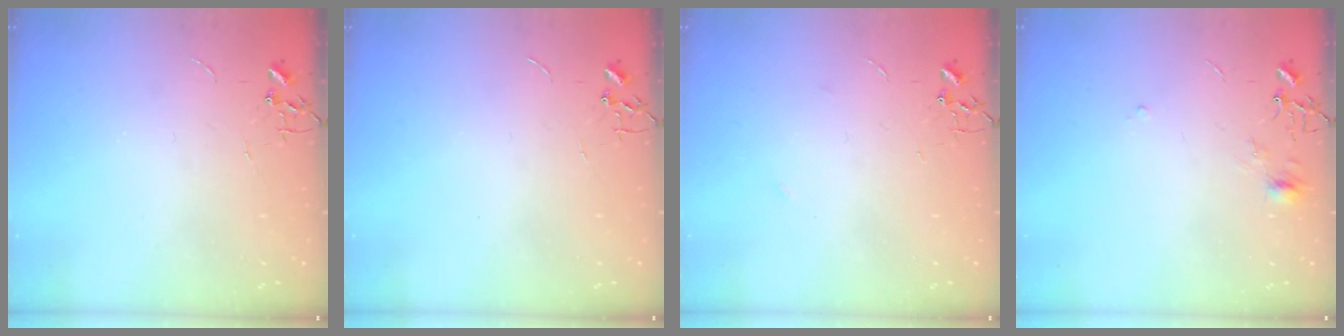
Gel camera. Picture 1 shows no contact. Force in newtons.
{"total": 0.0}
{"total": 3.1, "press": 3.1, "slide": 0.3}
{"total": 4.8, "press": 4.8, "slide": 0.5}